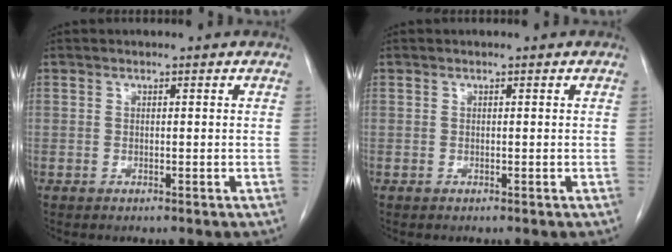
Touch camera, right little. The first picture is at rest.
{"total": 0.0}